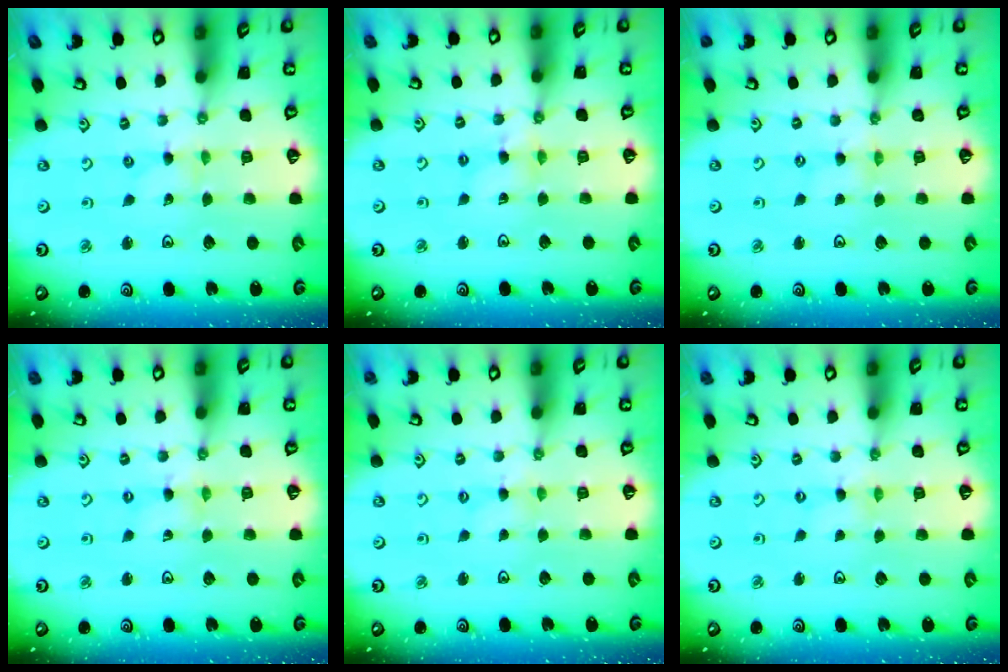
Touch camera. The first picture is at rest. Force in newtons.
{"total": 3.9, "press": 3.9, "slide": 0.3}
{"total": 0.0}
{"total": 0.7, "press": 0.7, "slide": 0.2}
{"total": 0.9, "press": 0.9, "slide": 0.2}
{"total": 0.0}